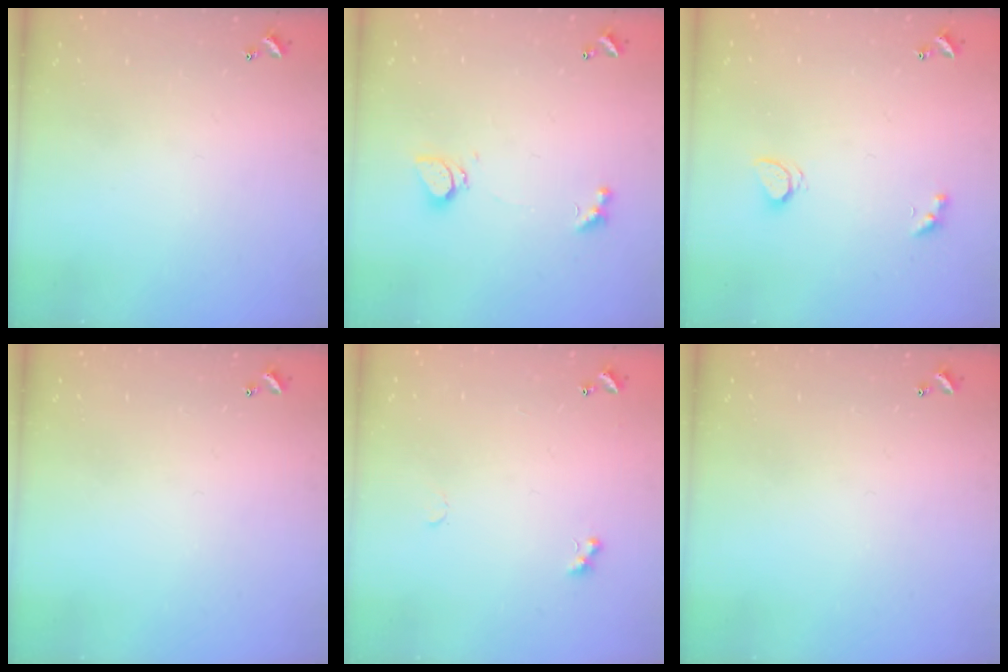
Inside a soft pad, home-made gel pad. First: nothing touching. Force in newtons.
{"total": 1.3, "press": 1.2, "slide": 0.4}
{"total": 1.6, "press": 1.6, "slide": 0.3}
{"total": 0.0}
{"total": 1.7, "press": 1.6, "slide": 0.5}
{"total": 0.0}